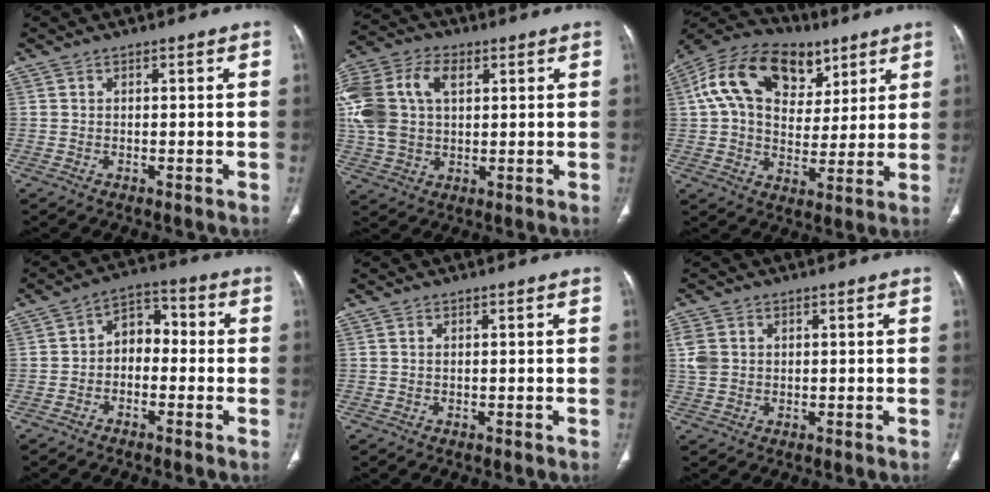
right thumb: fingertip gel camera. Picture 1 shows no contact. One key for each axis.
{"total": 18.2, "fx": 4.4, "fy": 12.2, "fz": 12.8, "tx": -0.292, "ty": 0.023, "tz": 0.081}
{"total": 20.7, "fx": 8.4, "fy": 13.8, "fz": 12.9, "tx": -0.206, "ty": 0.010, "tz": 0.137}
{"total": 6.4, "fx": -1.1, "fy": 4.7, "fz": 4.2, "tx": -0.035, "ty": 0.037, "tz": -0.036}
{"total": 0.0}
{"total": 3.7, "fx": 0.7, "fy": 3.0, "fz": 2.1, "tx": -0.046, "ty": 0.003, "tz": 0.017}